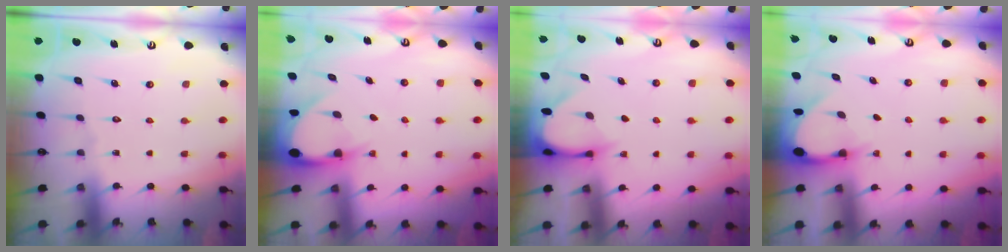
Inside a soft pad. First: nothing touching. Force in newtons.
{"total": 4.7, "press": 4.6, "slide": 0.8}
{"total": 3.4, "press": 3.4, "slide": 0.3}
{"total": 3.6, "press": 3.5, "slide": 0.4}